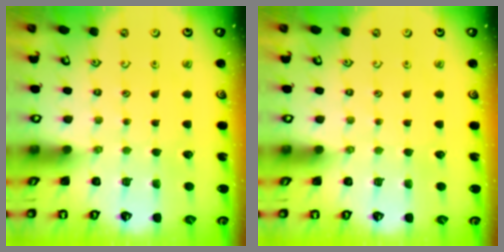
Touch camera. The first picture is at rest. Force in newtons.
{"total": 0.0}